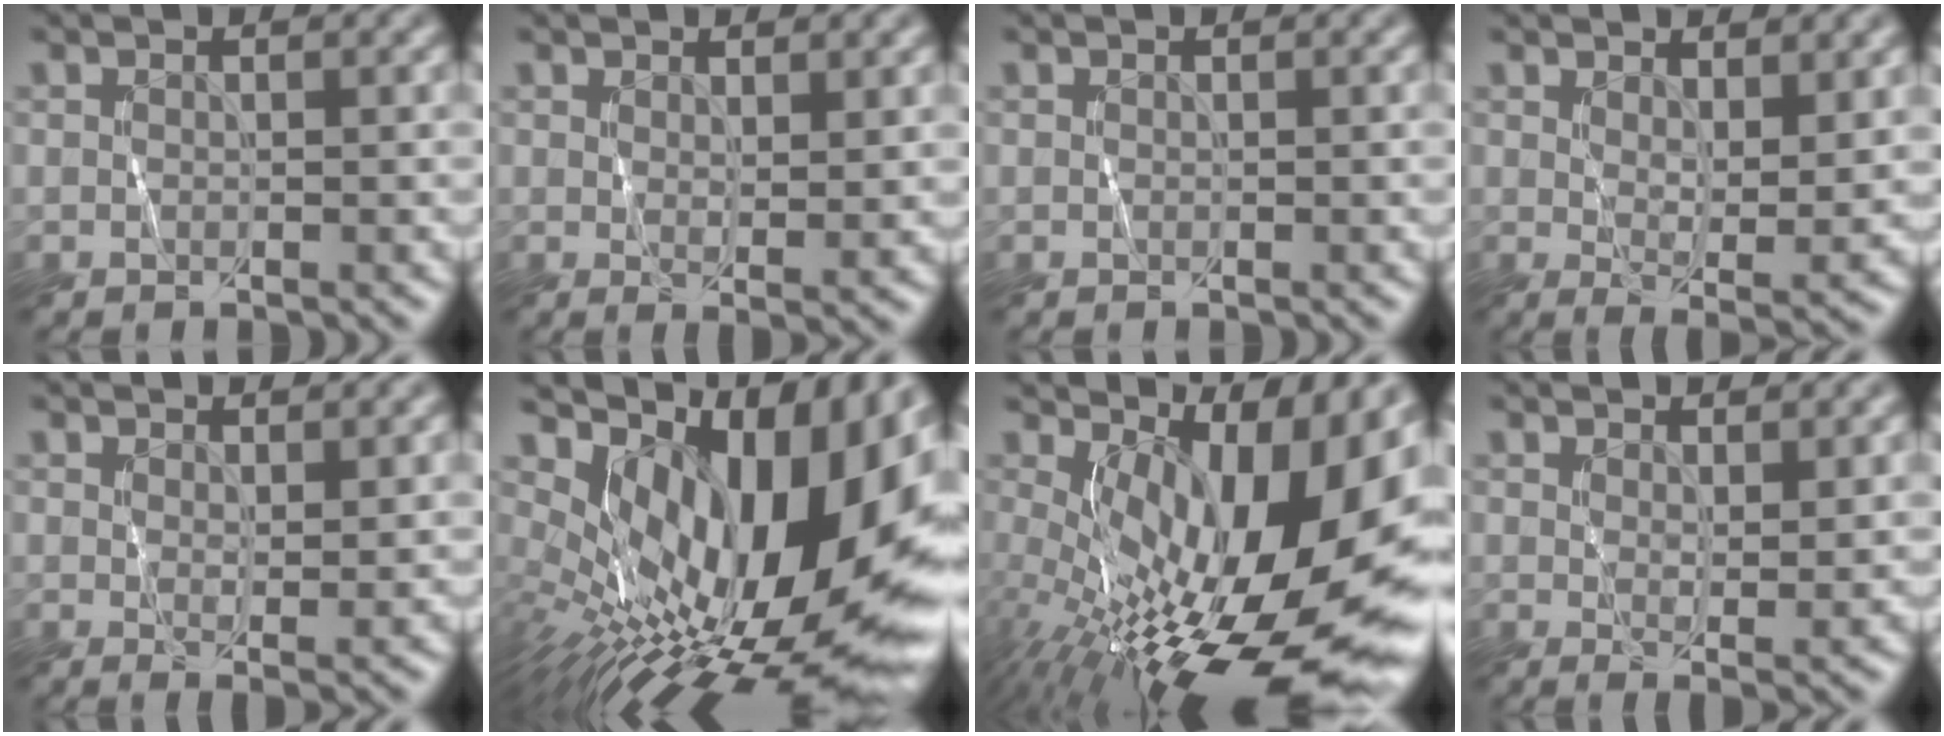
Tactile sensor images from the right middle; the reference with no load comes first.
{"total": 1.7, "force": [1.1, 0.3, 1.2], "torque": [-0.020, -0.007, 0.020]}
{"total": 0.0}
{"total": 3.9, "force": [1.8, 1.2, 3.2], "torque": [-0.057, -0.014, 0.034]}
{"total": 2.0, "force": [1.2, 0.4, 1.5], "torque": [-0.024, -0.009, 0.023]}
{"total": 19.1, "force": [3.0, 9.0, 16.6], "torque": [-0.235, 0.025, 0.042]}
{"total": 17.7, "force": [-0.3, 7.8, 15.9], "torque": [-0.226, -0.012, -0.002]}
{"total": 2.3, "force": [1.3, 0.6, 1.8], "torque": [-0.030, -0.010, 0.025]}